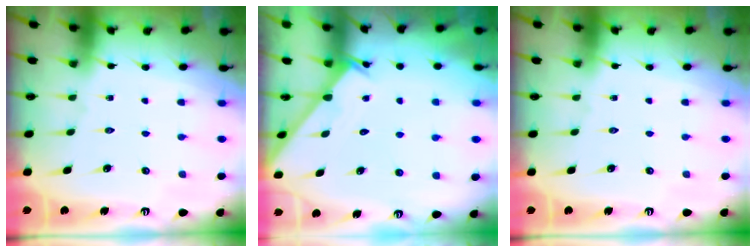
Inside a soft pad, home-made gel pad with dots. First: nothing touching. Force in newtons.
{"total": 2.3, "press": 2.3, "slide": 0.2}
{"total": 0.0}